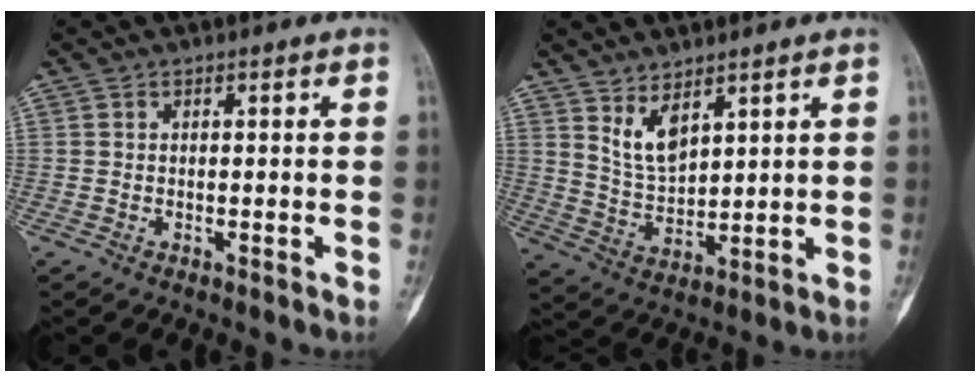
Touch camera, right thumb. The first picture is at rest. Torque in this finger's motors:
{"motor_torque": [-0.99, 1.07, 0.33, 0.54, 0.10]}